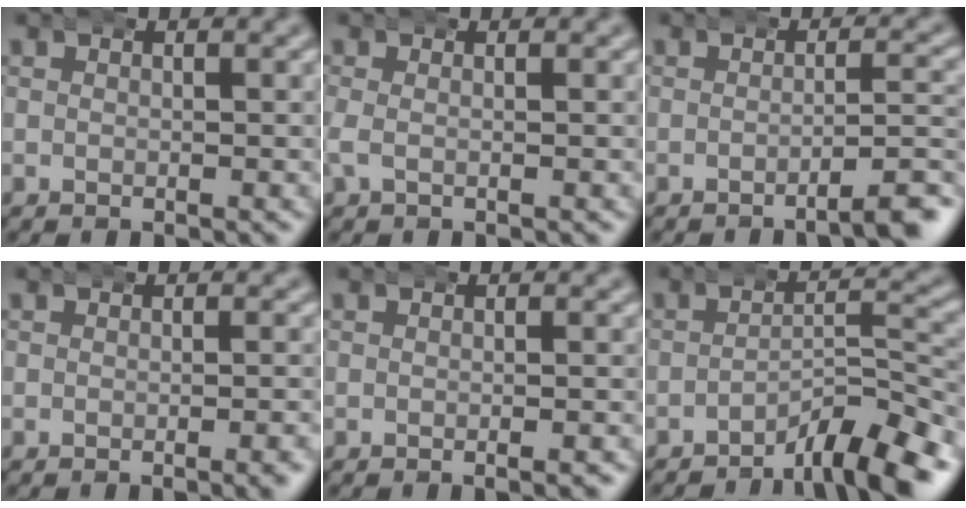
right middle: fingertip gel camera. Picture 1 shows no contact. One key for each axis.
{"total": 1.4, "fx": -0.2, "fy": 0.7, "fz": 1.2, "tx": -0.041, "ty": -0.009, "tz": 0.000}
{"total": 3.3, "fx": -2.4, "fy": 0.2, "fz": 2.3, "tx": -0.029, "ty": 0.001, "tz": -0.044}
{"total": 1.0, "fx": -0.6, "fy": -0.3, "fz": 0.8, "tx": -0.011, "ty": 0.006, "tz": -0.014}
{"total": 0.8, "fx": -0.7, "fy": -0.1, "fz": 0.4, "tx": -0.005, "ty": 0.006, "tz": -0.014}
{"total": 6.0, "fx": -4.4, "fy": 1.1, "fz": 3.9, "tx": -0.046, "ty": 0.003, "tz": -0.070}